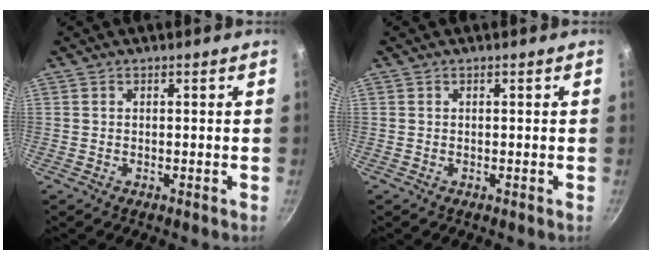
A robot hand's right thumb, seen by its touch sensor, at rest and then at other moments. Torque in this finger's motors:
{"motor_torque": [-0.01, 0.00, 0.05, -0.15, 0.00]}